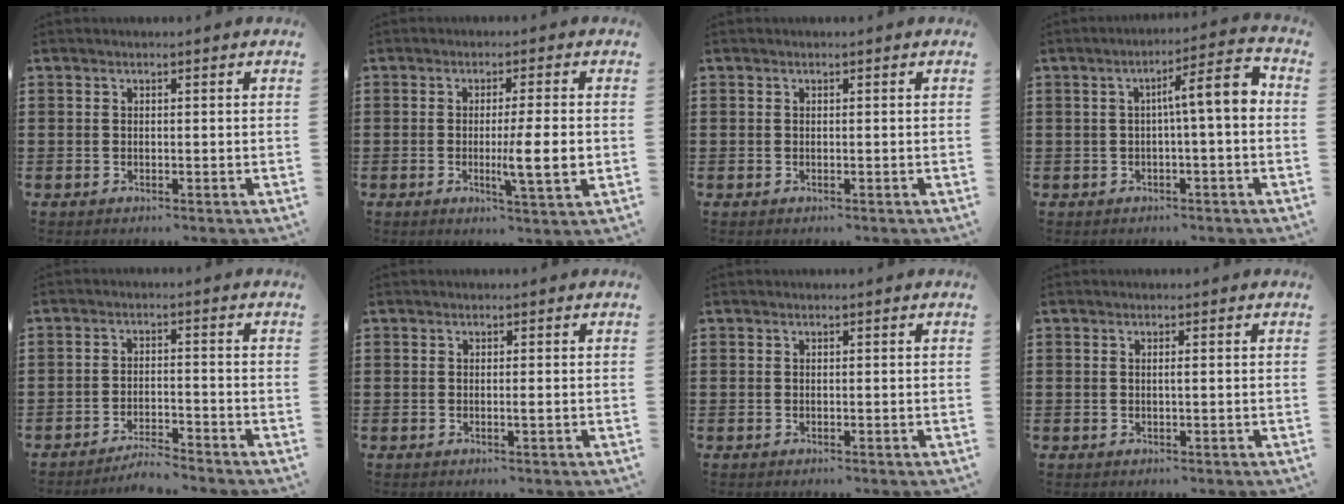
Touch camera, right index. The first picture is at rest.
{"total": 6.8, "force": [-0.8, 0.5, 6.7], "torque": [-0.112, -0.010, -0.014]}
{"total": 0.0}
{"total": 6.8, "force": [0.2, 0.8, 6.7], "torque": [-0.112, -0.002, -0.007]}
{"total": 3.4, "force": [-3.4, 0.0, 0.5], "torque": [-0.013, 0.002, -0.071]}
{"total": 0.7, "force": [-0.1, 0.0, 0.6], "torque": [-0.011, -0.004, -0.002]}
{"total": 0.0}
{"total": 0.6, "force": [0.0, 0.0, 0.6], "torque": [-0.012, -0.002, 0.001]}